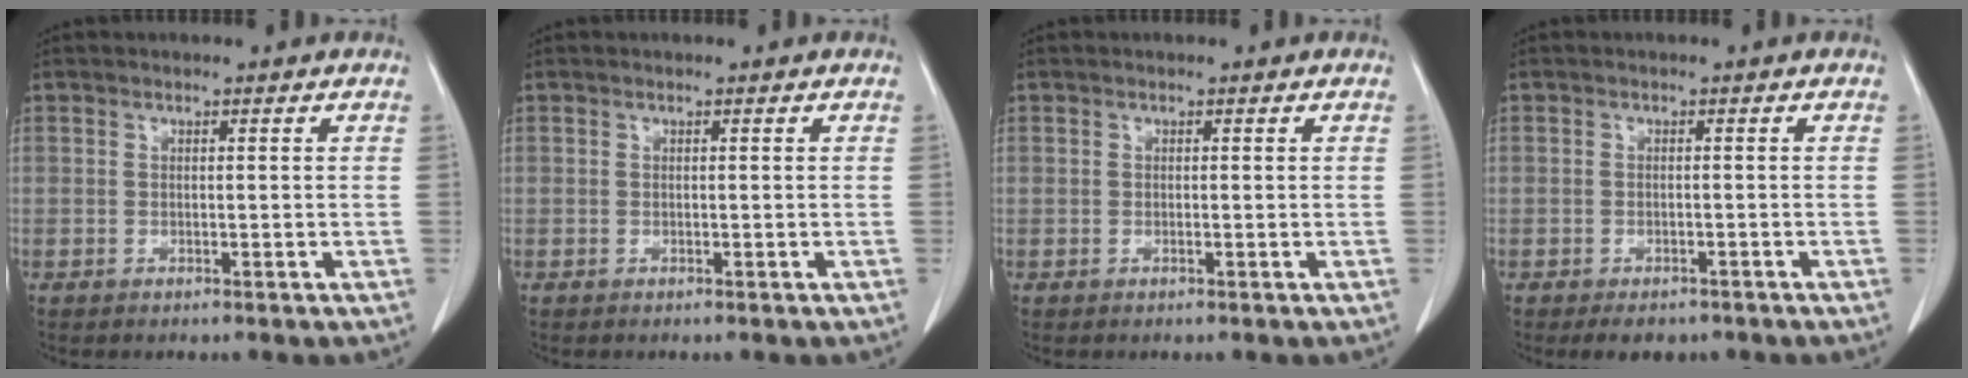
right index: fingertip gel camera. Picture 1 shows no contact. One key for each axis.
{"total": 0.0}
{"total": 0.0}
{"total": 3.4, "fx": -2.4, "fy": 2.1, "fz": 1.1, "tx": -0.011, "ty": 0.001, "tz": -0.028}